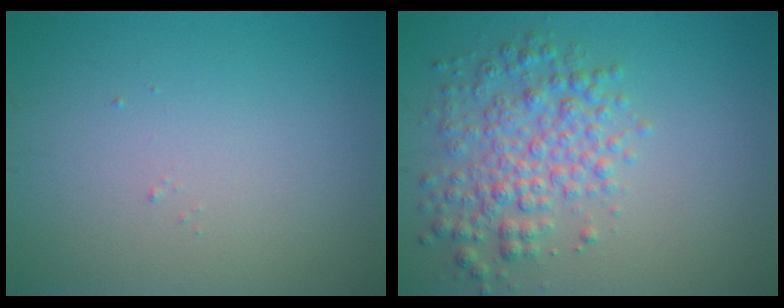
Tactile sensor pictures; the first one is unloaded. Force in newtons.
{"total": 4.4, "press": 4.4, "slide": 0.1}